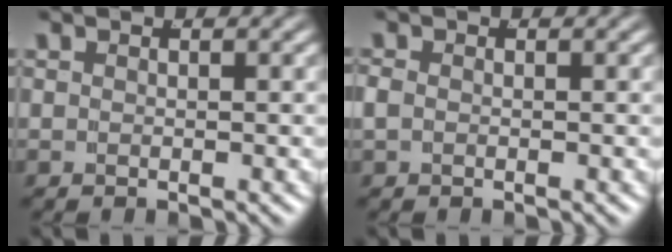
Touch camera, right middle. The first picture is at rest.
{"total": 1.0, "force": [-0.2, 0.7, 0.7], "torque": [-0.020, -0.005, 0.000]}